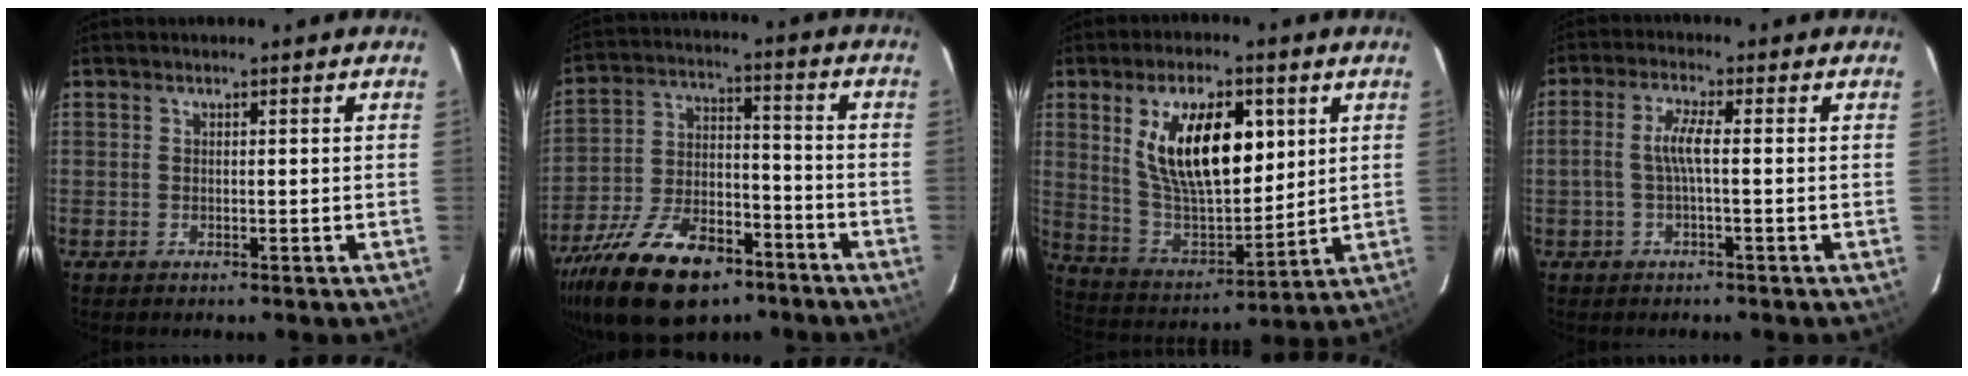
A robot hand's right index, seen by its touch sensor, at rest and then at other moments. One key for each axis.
{"total": 21.7, "fx": -14.0, "fy": 10.7, "fz": 12.7, "tx": -0.261, "ty": -0.013, "tz": -0.227}
{"total": 18.3, "fx": 6.1, "fy": 8.4, "fz": 15.1, "tx": -0.269, "ty": 0.003, "tz": 0.122}
{"total": 4.0, "fx": -0.6, "fy": 0.3, "fz": 3.9, "tx": -0.083, "ty": 0.006, "tz": -0.010}